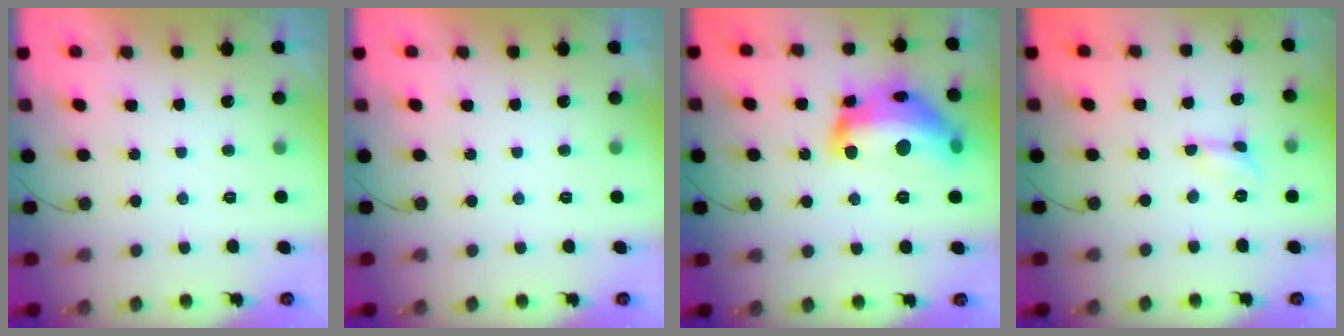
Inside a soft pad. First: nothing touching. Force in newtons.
{"total": 0.0}
{"total": 21.1, "press": 21.0, "slide": 1.5}
{"total": 2.5, "press": 2.5, "slide": 0.3}